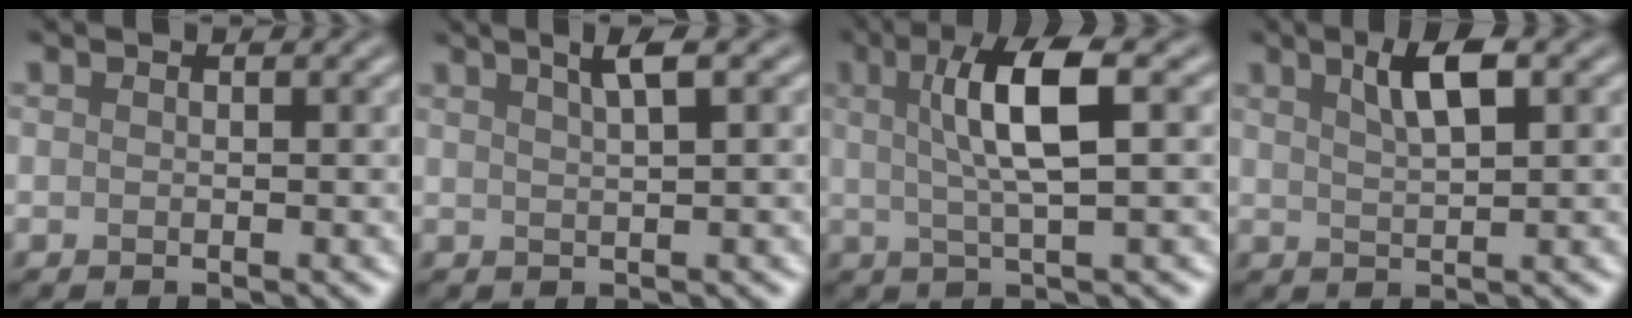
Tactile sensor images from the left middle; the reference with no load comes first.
{"total": 2.5, "force": [1.2, 0.4, 2.1], "torque": [-0.027, 0.011, 0.022]}
{"total": 5.7, "force": [0.9, 1.1, 5.5], "torque": [-0.099, 0.012, 0.023]}
{"total": 3.3, "force": [1.3, 0.8, 2.9], "torque": [-0.057, 0.007, 0.031]}